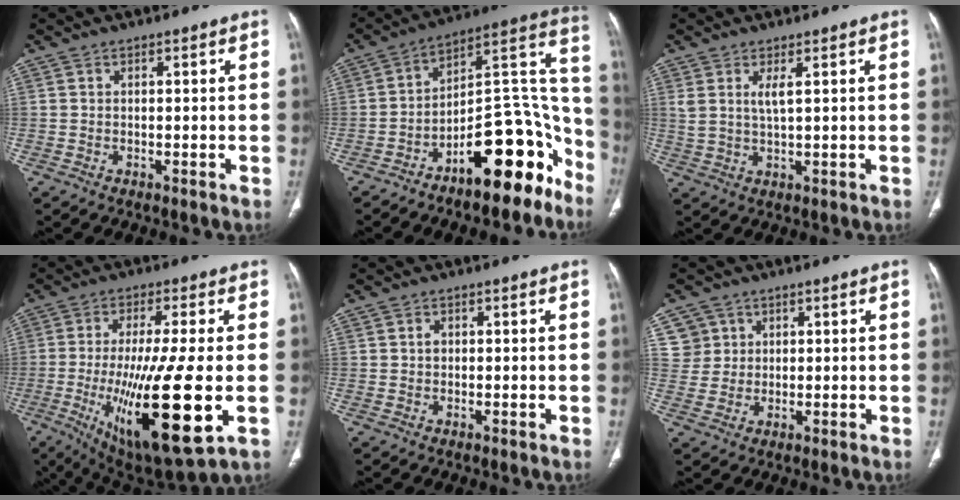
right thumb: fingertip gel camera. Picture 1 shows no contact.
{"total": 19.7, "force": [-11.7, 8.0, 13.8], "torque": [-0.136, 0.127, -0.182]}
{"total": 3.2, "force": [1.4, 0.6, 2.8], "torque": [-0.063, -0.012, 0.034]}
{"total": 21.8, "force": [-4.6, 4.7, 20.8], "torque": [-0.383, -0.029, -0.060]}
{"total": 1.3, "force": [0.1, 1.1, 0.6], "torque": [-0.003, 0.003, 0.001]}
{"total": 4.8, "force": [1.9, 4.4, 0.0], "torque": [0.030, -0.006, 0.035]}